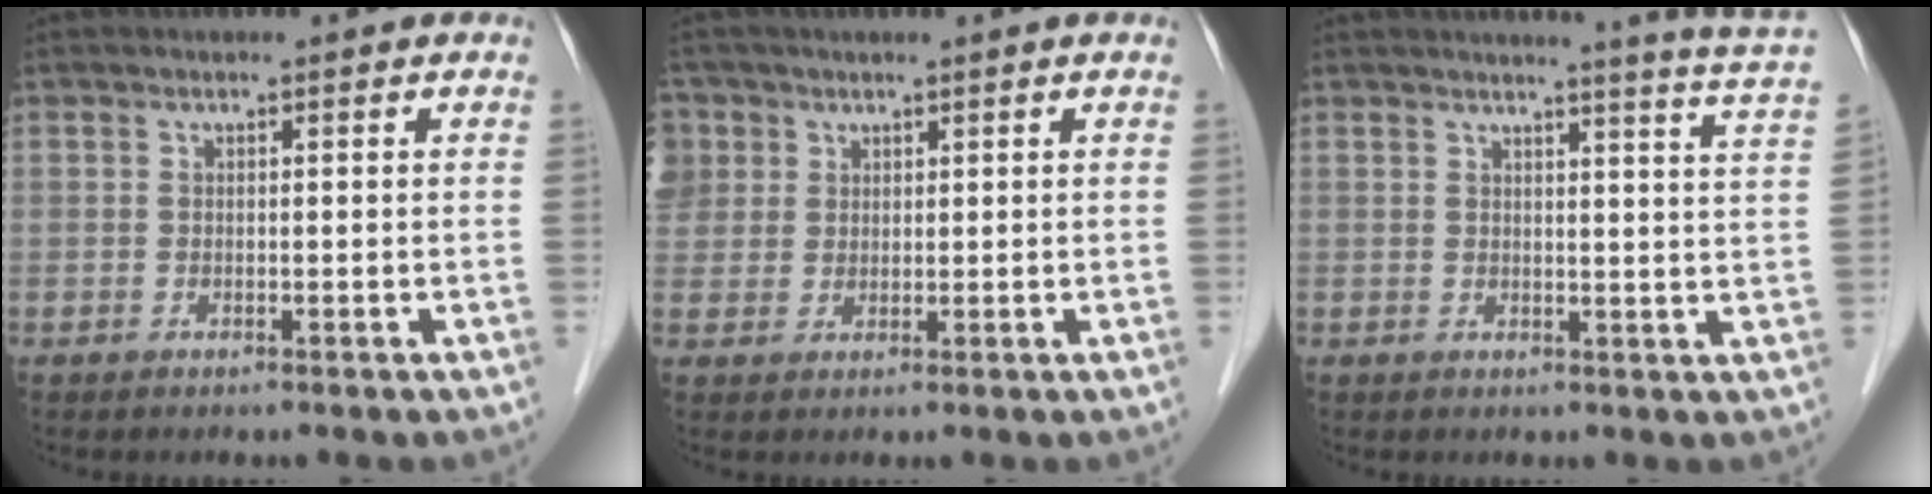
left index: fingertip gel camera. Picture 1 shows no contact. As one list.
[{"total": 10.1, "force": [4.4, 8.6, 3.0], "torque": [-0.116, 0.029, 0.098]}, {"total": 8.2, "force": [7.4, -2.0, 2.9], "torque": [-0.045, -0.053, 0.069]}]